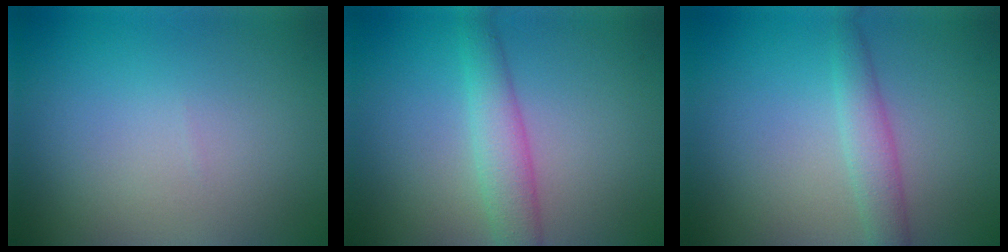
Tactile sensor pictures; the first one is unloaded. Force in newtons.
{"total": 3.6, "press": 3.6, "slide": 0.2}
{"total": 2.6, "press": 2.6, "slide": 0.1}